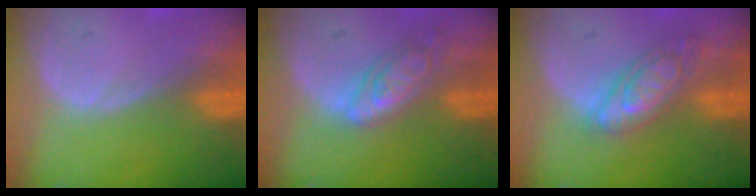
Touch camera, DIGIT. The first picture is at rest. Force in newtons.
{"total": 6.4, "press": 5.6, "slide": 3.1}
{"total": 6.7, "press": 6.7, "slide": 0.4}